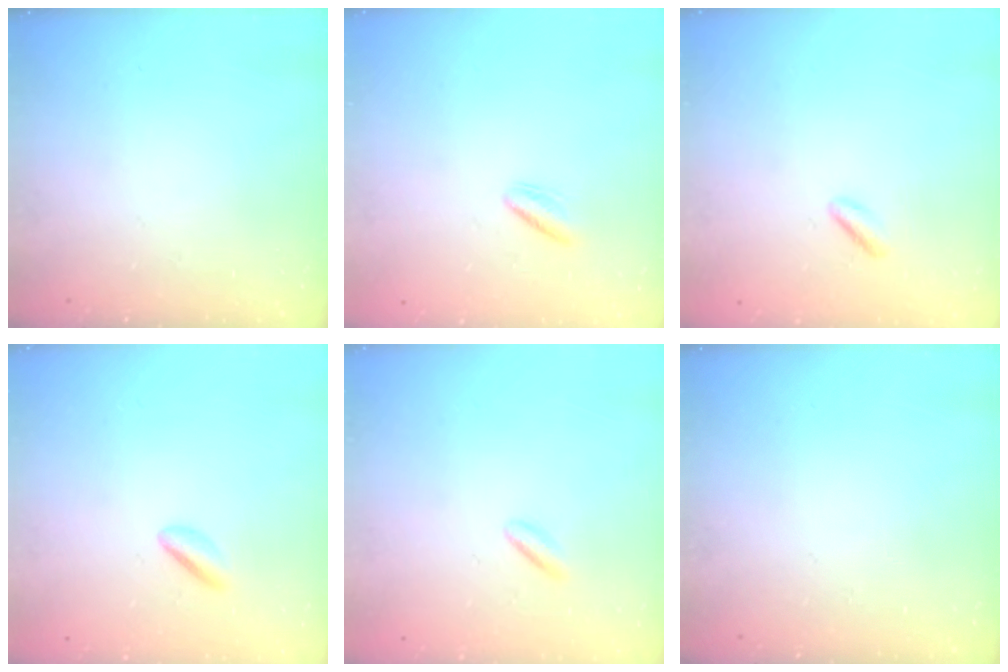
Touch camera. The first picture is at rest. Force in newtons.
{"total": 2.5, "press": 2.3, "slide": 1.1}
{"total": 1.4, "press": 1.2, "slide": 0.8}
{"total": 1.8, "press": 1.6, "slide": 0.9}
{"total": 2.3, "press": 2.1, "slide": 1.0}
{"total": 0.0}